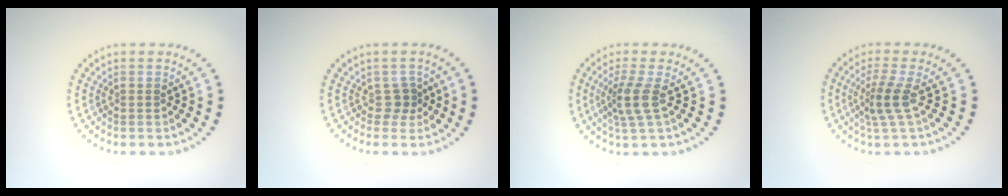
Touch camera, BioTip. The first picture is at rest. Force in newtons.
{"total": 1.5, "press": 1.0, "slide": 1.1}
{"total": 2.7, "press": 2.1, "slide": 1.7}
{"total": 2.7, "press": 1.9, "slide": 1.9}